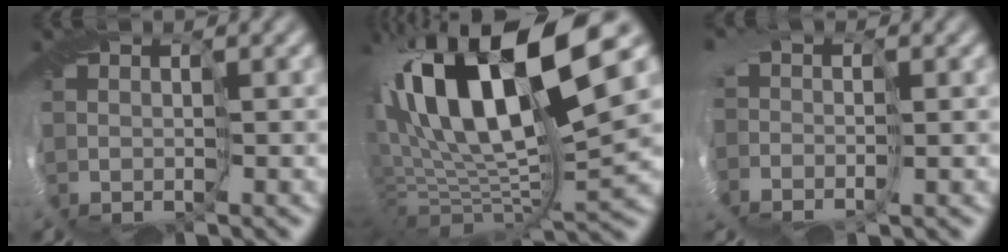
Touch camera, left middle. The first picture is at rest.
{"total": 16.7, "force": [5.4, 6.2, 14.5], "torque": [-0.263, 0.021, 0.089]}
{"total": 2.6, "force": [-0.8, 1.8, 1.8], "torque": [-0.025, 0.003, -0.018]}